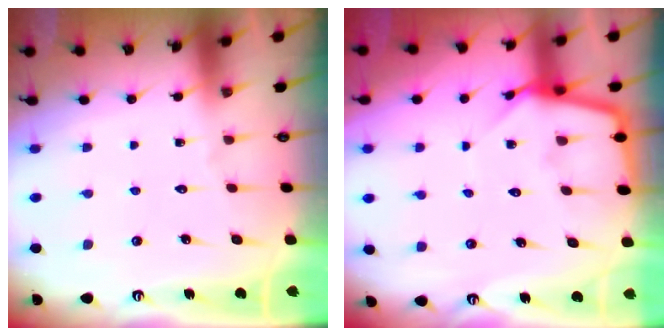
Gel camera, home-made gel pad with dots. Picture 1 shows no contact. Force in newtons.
{"total": 5.1, "press": 5.0, "slide": 0.5}